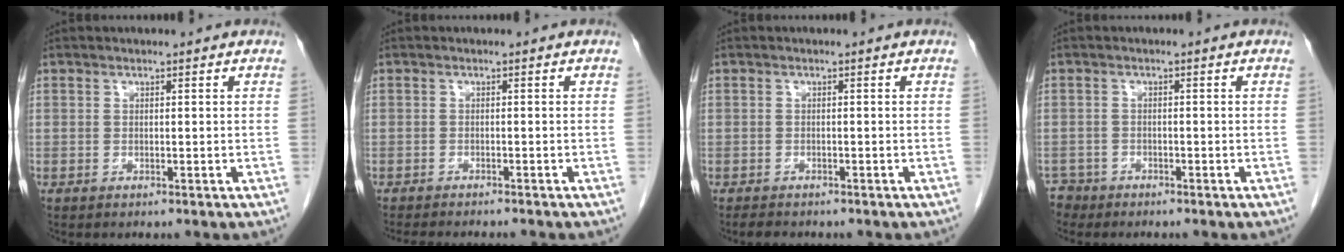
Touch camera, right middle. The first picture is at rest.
{"total": 7.6, "force": [-6.8, 1.2, 3.3], "torque": [-0.039, -0.009, -0.090]}
{"total": 2.0, "force": [-1.8, 0.8, 0.7], "torque": [-0.019, -0.006, -0.023]}
{"total": 2.2, "force": [-2.0, 0.9, -0.6], "torque": [0.008, -0.001, -0.037]}